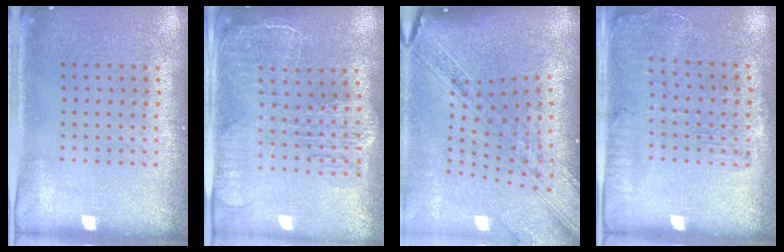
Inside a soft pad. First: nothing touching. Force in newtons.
{"total": 2.5, "press": 2.2, "slide": 1.2}
{"total": 3.2, "press": 2.4, "slide": 2.1}
{"total": 1.6, "press": 1.5, "slide": 0.5}